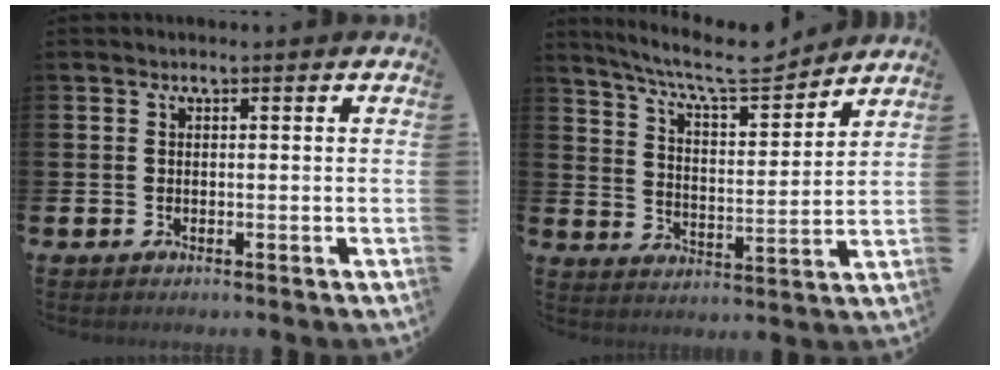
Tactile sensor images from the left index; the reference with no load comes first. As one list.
[{"total": 8.9, "force": [8.1, 1.4, 3.3], "torque": [-0.092, -0.048, 0.143]}]